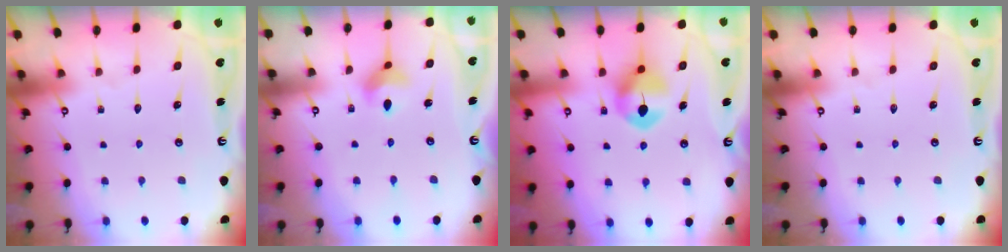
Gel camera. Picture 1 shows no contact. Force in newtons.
{"total": 6.6, "press": 6.5, "slide": 0.9}
{"total": 8.1, "press": 8.1, "slide": 0.3}
{"total": 0.0}